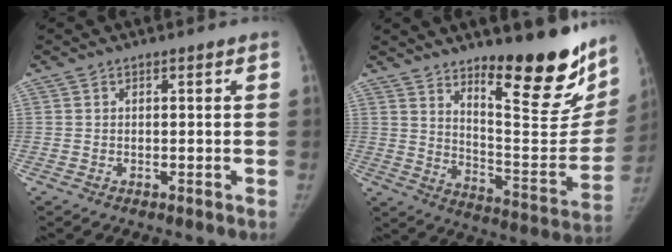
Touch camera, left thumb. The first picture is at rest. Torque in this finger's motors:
{"motor_torque": [0.73, -0.19, 1.48, -1.29, 0.30]}